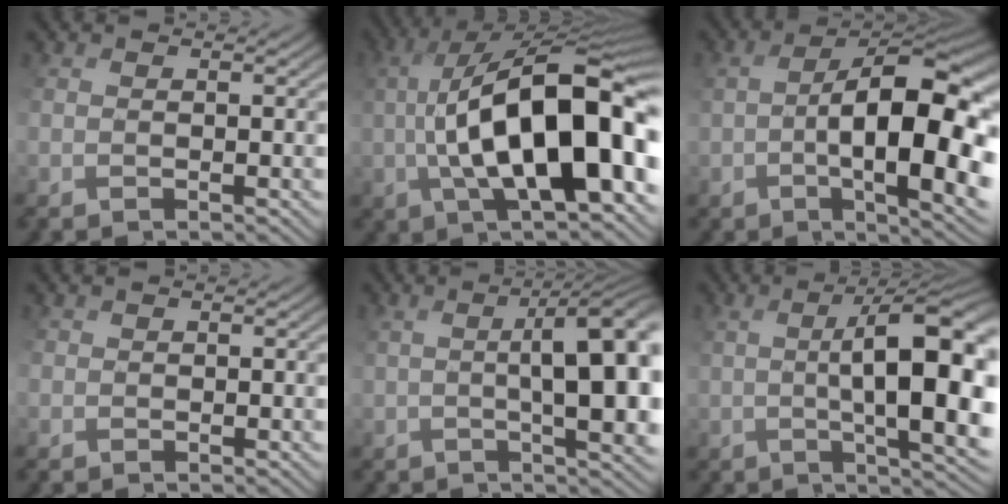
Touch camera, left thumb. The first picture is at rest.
{"total": 15.3, "force": [-1.0, 5.9, 14.0], "torque": [-0.233, 0.025, -0.011]}
{"total": 13.1, "force": [-2.5, 4.9, 11.9], "torque": [-0.180, 0.004, -0.025]}
{"total": 0.8, "force": [0.0, 0.2, -0.8], "torque": [0.002, 0.001, 0.000]}
{"total": 11.8, "force": [0.4, 3.9, 11.1], "torque": [-0.127, 0.004, 0.019]}
{"total": 12.6, "force": [0.4, 3.8, 12.0], "torque": [-0.163, -0.003, 0.028]}